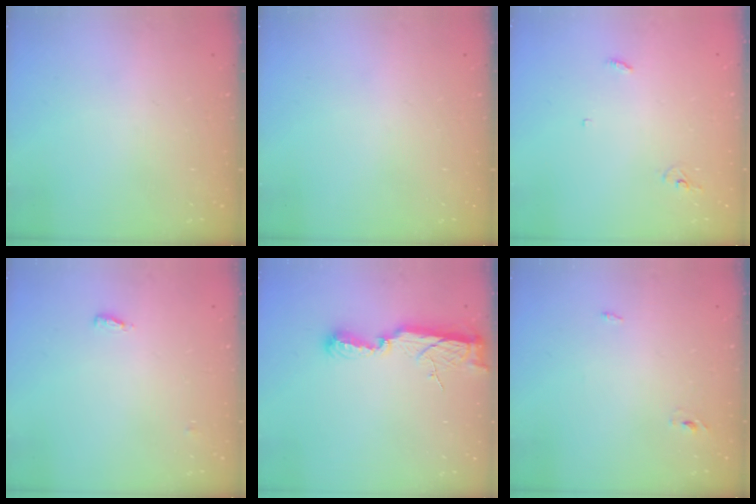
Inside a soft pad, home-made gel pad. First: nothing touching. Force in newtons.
{"total": 0.0}
{"total": 2.9, "press": 2.9, "slide": 0.2}
{"total": 3.4, "press": 3.2, "slide": 1.2}
{"total": 8.4, "press": 8.4, "slide": 0.5}
{"total": 2.3, "press": 2.1, "slide": 1.0}